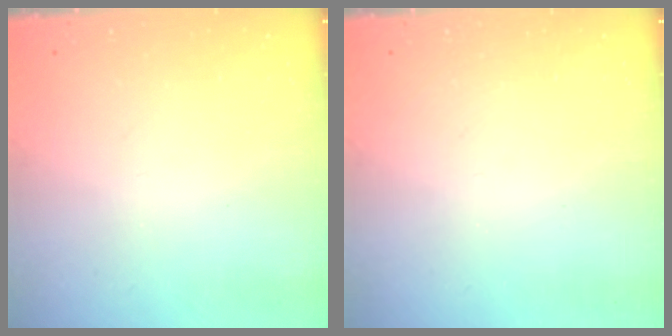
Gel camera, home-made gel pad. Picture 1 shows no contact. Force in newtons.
{"total": 0.0}